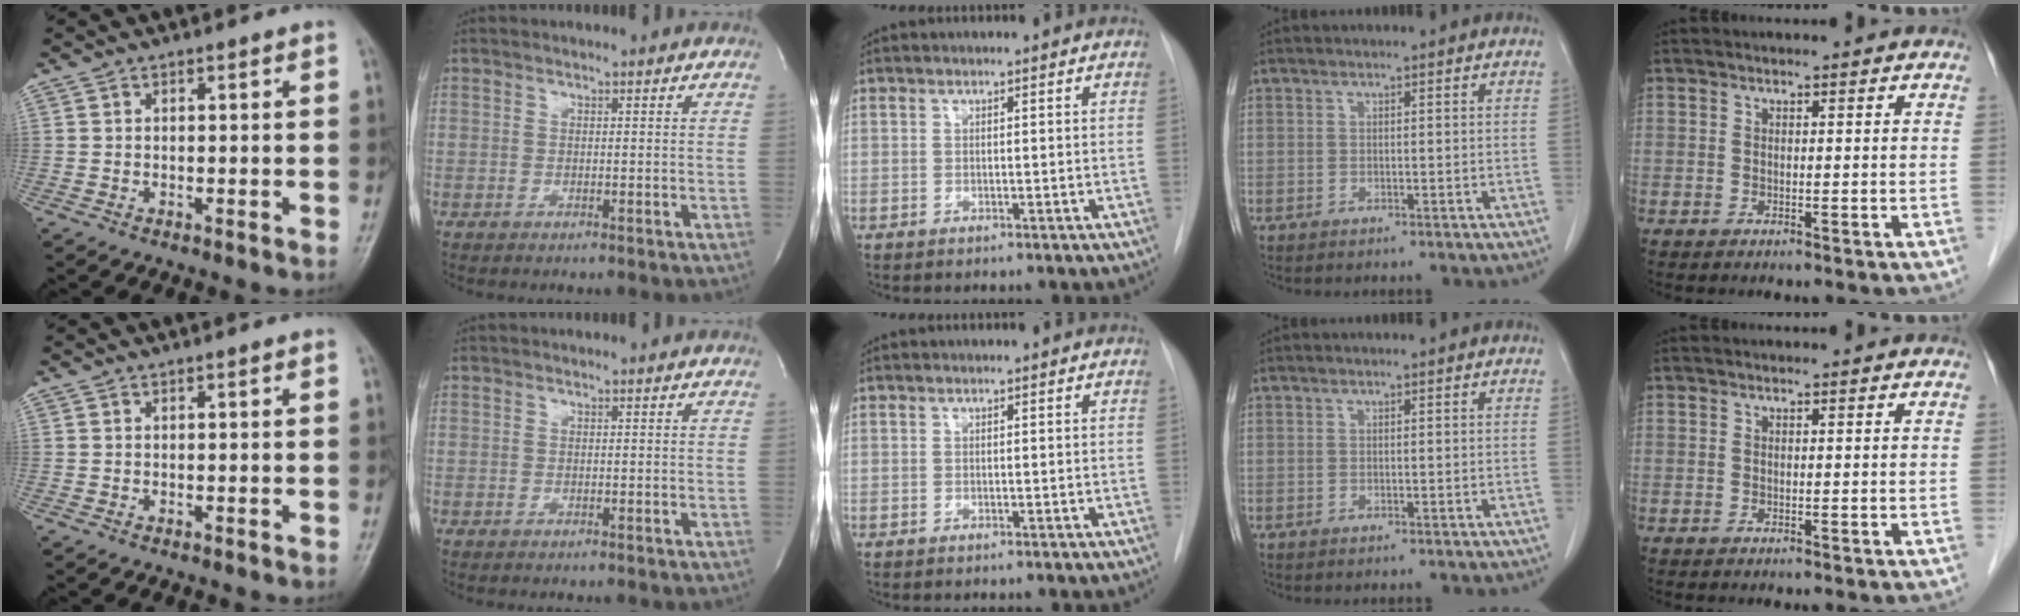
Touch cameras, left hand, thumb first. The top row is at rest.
{}